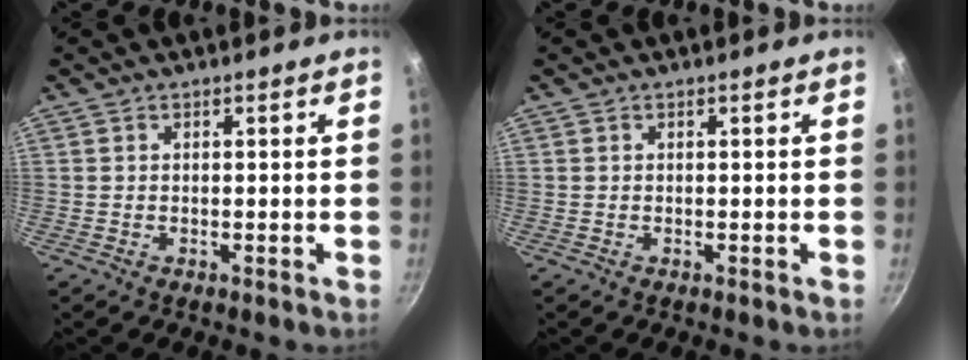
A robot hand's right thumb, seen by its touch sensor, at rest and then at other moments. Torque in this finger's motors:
{"motor_torque": [-0.45, 0.01, 0.21, 0.04, -0.05]}